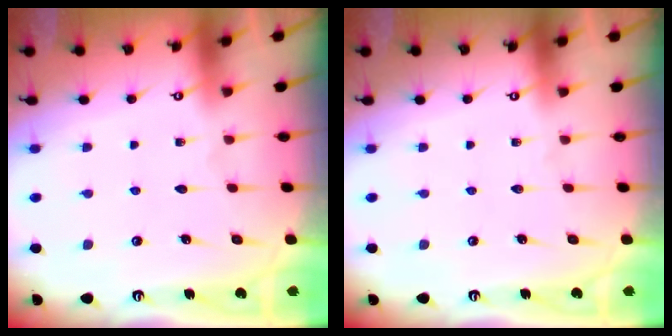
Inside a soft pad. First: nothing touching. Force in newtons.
{"total": 0.0}